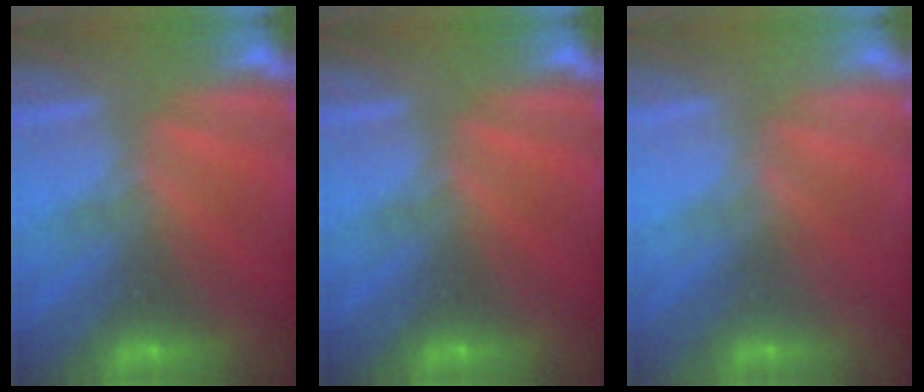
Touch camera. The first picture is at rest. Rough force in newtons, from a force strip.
{"total": 0.0}
{"total": 2.0}